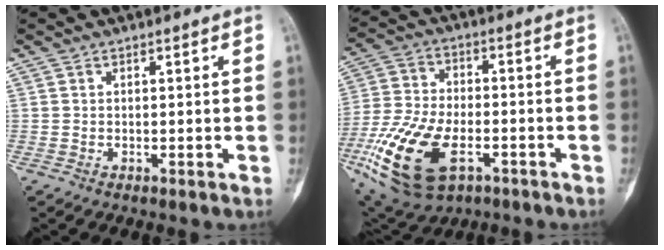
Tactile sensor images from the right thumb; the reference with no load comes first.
{"total": 20.3, "force": [-7.8, 11.0, 15.2], "torque": [-0.316, 0.006, -0.131]}